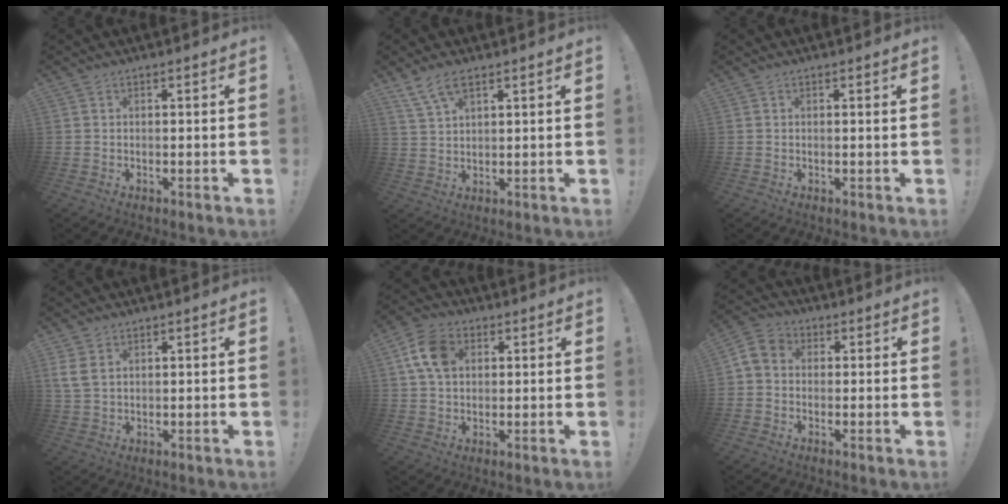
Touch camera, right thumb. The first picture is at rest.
{"total": 6.6, "force": [4.1, 2.8, 4.4], "torque": [-0.087, -0.009, 0.081]}
{"total": 0.9, "force": [0.4, -0.3, 0.8], "torque": [-0.008, -0.004, 0.005]}
{"total": 4.7, "force": [2.1, 2.9, 3.1], "torque": [-0.066, -0.002, 0.042]}
{"total": 10.1, "force": [2.5, 7.4, 6.4], "torque": [-0.118, 0.011, 0.050]}
{"total": 5.5, "force": [-0.7, 4.6, 3.0], "torque": [-0.063, 0.014, -0.009]}